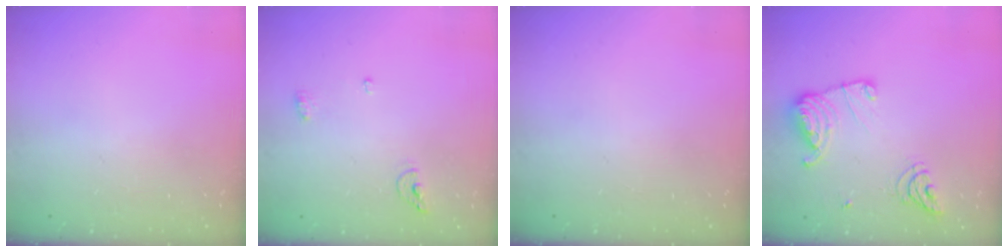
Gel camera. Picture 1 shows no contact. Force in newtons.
{"total": 5.7, "press": 5.7, "slide": 1.0}
{"total": 0.0}
{"total": 13.2, "press": 13.2, "slide": 1.2}